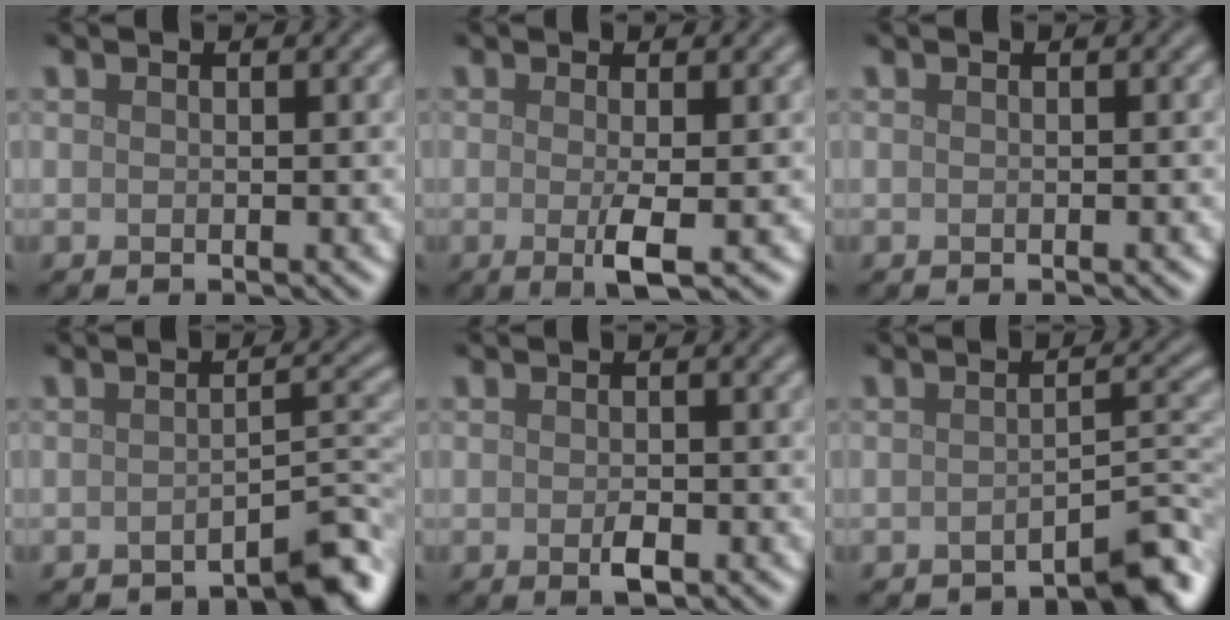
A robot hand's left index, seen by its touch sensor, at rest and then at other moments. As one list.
[{"total": 2.7, "force": [-0.4, 0.4, 2.7], "torque": [-0.050, -0.009, -0.007]}, {"total": 0.0}, {"total": 3.5, "force": [-2.8, 0.5, 2.0], "torque": [-0.023, 0.012, -0.043]}, {"total": 1.5, "force": [-0.6, 0.7, 1.3], "torque": [-0.023, -0.003, -0.010]}, {"total": 3.4, "force": [-2.7, 0.5, 2.0], "torque": [-0.021, 0.012, -0.043]}]